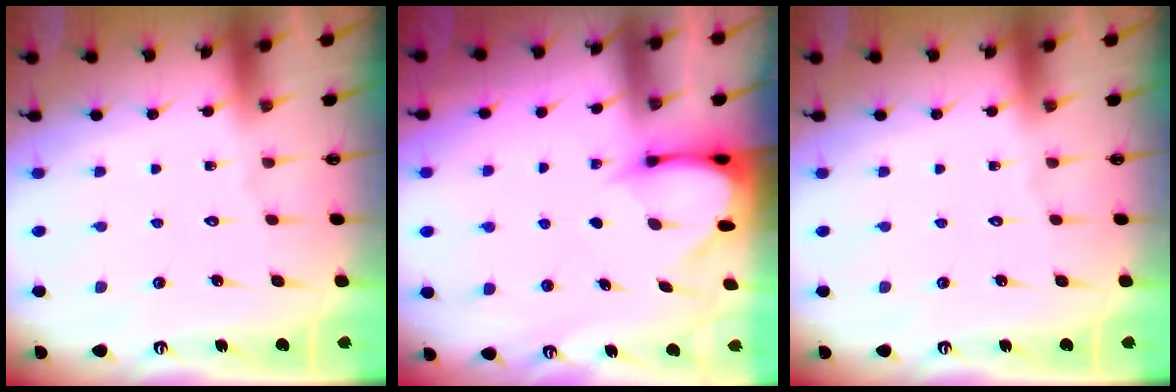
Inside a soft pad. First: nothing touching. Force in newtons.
{"total": 3.2, "press": 3.2, "slide": 0.3}
{"total": 0.0}